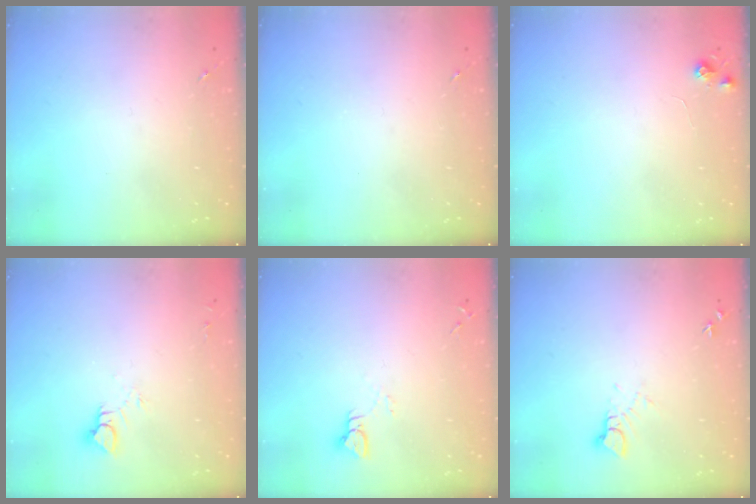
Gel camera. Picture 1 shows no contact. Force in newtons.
{"total": 0.0}
{"total": 5.3, "press": 5.2, "slide": 0.7}
{"total": 4.8, "press": 4.8, "slide": 0.2}
{"total": 3.9, "press": 3.9, "slide": 0.4}
{"total": 4.4, "press": 4.4, "slide": 0.3}